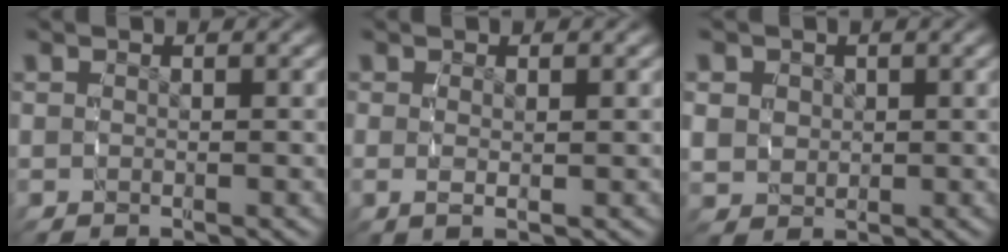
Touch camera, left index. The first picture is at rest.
{"total": 1.3, "force": [-0.1, 0.0, 1.3], "torque": [-0.030, -0.010, 0.006]}
{"total": 4.1, "force": [0.4, 3.7, 1.7], "torque": [-0.046, -0.017, 0.018]}